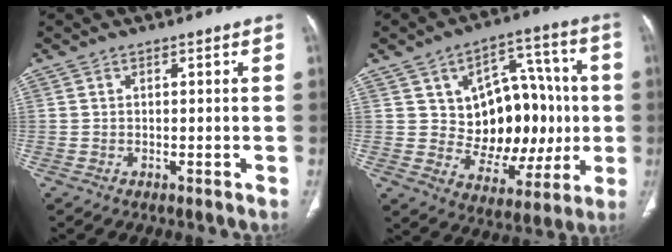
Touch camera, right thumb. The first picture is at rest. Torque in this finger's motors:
{"motor_torque": [-0.55, 1.08, 1.00, 0.67, 0.24]}